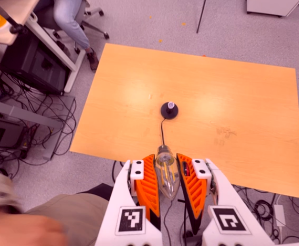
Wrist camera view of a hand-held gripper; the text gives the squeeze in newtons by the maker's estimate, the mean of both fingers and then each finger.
{"total": 20.4, "left": 22.6, "right": 18.3}